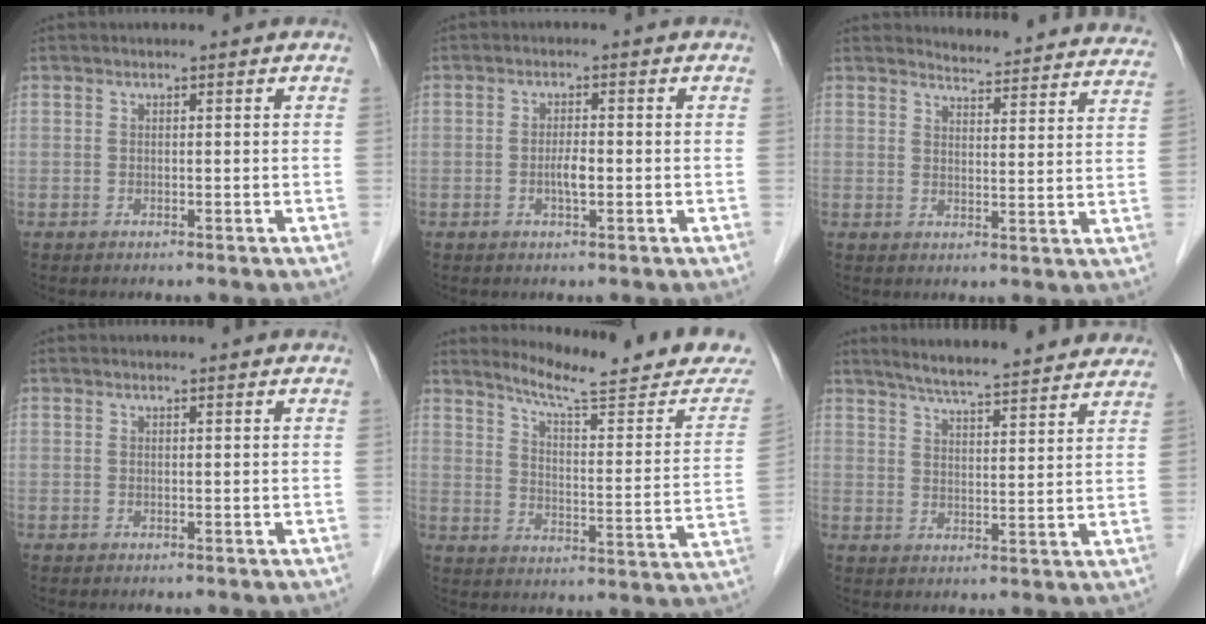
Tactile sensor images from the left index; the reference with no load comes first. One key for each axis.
{"total": 2.3, "fx": -0.7, "fy": 0.4, "fz": 2.1, "tx": -0.041, "ty": 0.000, "tz": -0.012}
{"total": 17.6, "fx": 17.3, "fy": 2.1, "fz": 2.5, "tx": -0.011, "ty": -0.066, "tz": 0.177}
{"total": 0.7, "fx": 0.7, "fy": 0.0, "fz": 0.1, "tx": -0.009, "ty": 0.003, "tz": 0.009}
{"total": 17.7, "fx": 16.2, "fy": 1.5, "fz": 7.2, "tx": -0.102, "ty": -0.064, "tz": 0.205}
{"total": 18.9, "fx": 17.2, "fy": 1.7, "fz": 7.6, "tx": -0.108, "ty": 0.009, "tz": 0.223}